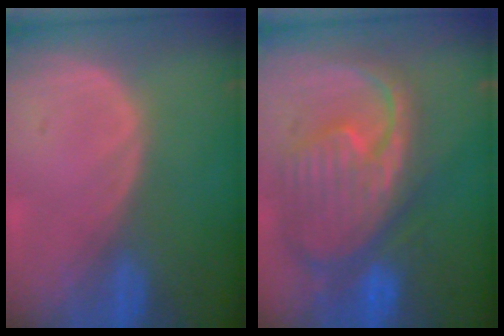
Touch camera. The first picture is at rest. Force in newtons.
{"total": 12.4, "press": 10.7, "slide": 6.4}